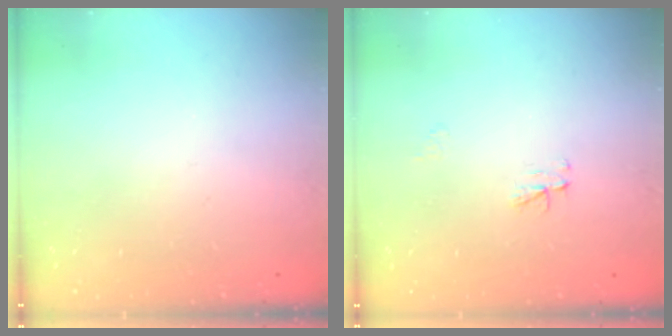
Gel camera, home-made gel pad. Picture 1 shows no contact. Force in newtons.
{"total": 3.0, "press": 3.0, "slide": 0.4}